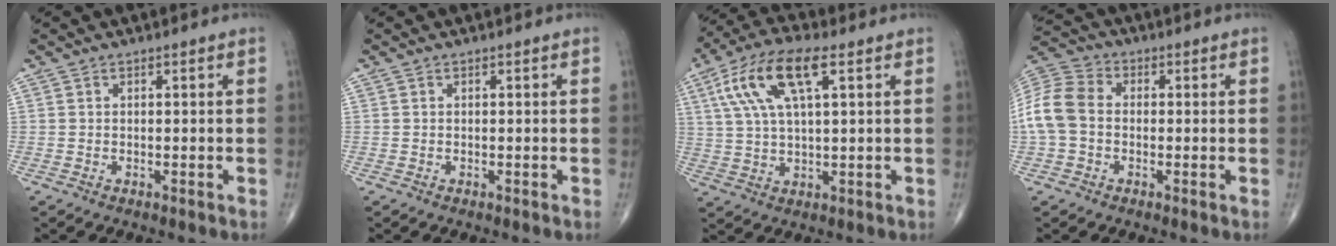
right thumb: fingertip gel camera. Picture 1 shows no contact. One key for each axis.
{"total": 0.0}
{"total": 13.3, "fx": 4.9, "fy": 4.8, "fz": 11.4, "tx": -0.235, "ty": 0.013, "tz": 0.089}
{"total": 10.0, "fx": -0.7, "fy": 7.5, "fz": 6.6, "tx": -0.138, "ty": 0.029, "tz": -0.025}